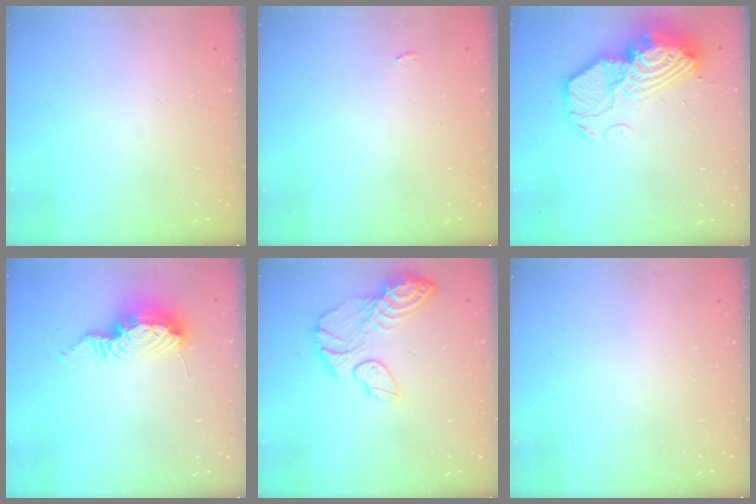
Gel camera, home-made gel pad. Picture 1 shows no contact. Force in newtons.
{"total": 2.2, "press": 2.1, "slide": 0.3}
{"total": 18.5, "press": 18.4, "slide": 1.7}
{"total": 15.7, "press": 11.6, "slide": 10.6}
{"total": 13.0, "press": 12.6, "slide": 3.3}
{"total": 0.0}